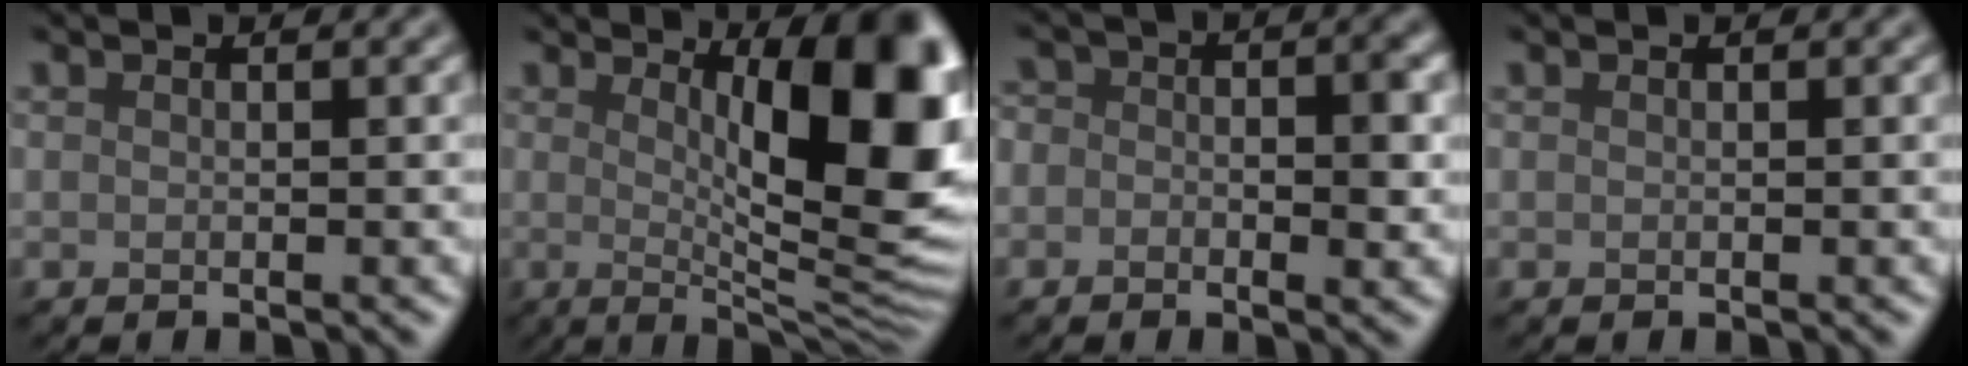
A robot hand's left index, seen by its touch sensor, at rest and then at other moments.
{"total": 13.0, "force": [2.3, 3.5, 12.3], "torque": [-0.136, -0.010, 0.035]}
{"total": 3.7, "force": [-0.4, 2.5, 2.7], "torque": [-0.019, 0.001, -0.015]}
{"total": 0.0}